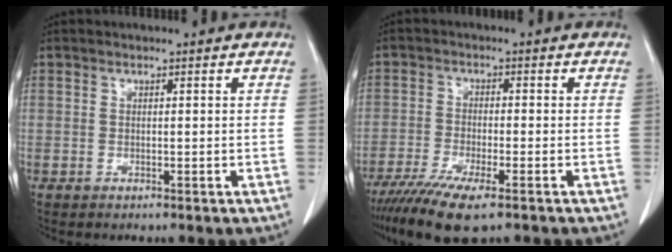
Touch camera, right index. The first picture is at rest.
{"total": 9.5, "force": [-6.6, 1.5, 6.7], "torque": [-0.114, -0.022, -0.109]}